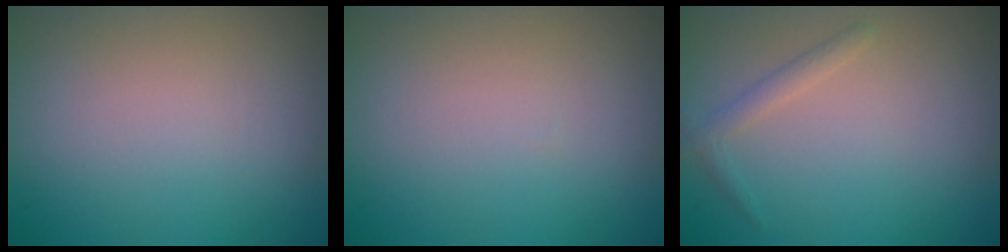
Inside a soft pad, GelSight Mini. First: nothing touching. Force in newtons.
{"total": 0.0}
{"total": 1.3, "press": 1.3, "slide": 0.1}